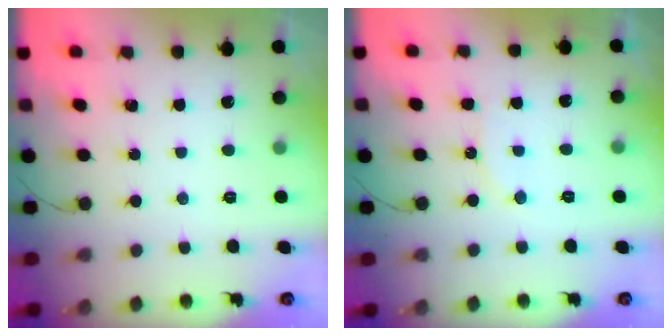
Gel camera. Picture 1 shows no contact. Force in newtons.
{"total": 6.4, "press": 6.4, "slide": 0.2}